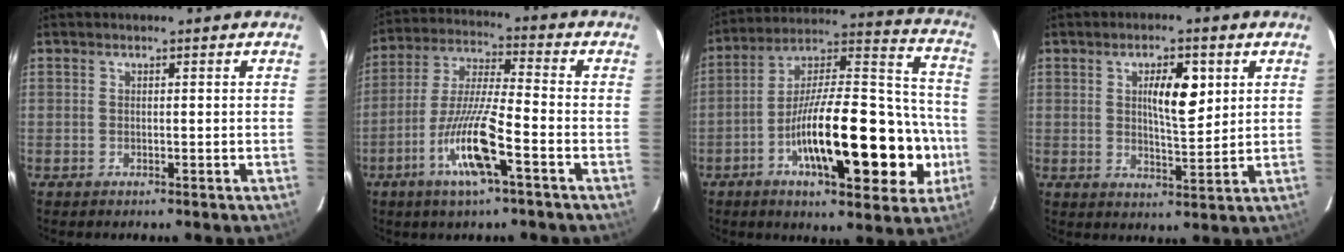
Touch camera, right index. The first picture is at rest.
{"total": 12.2, "force": [-5.2, 0.8, 11.0], "torque": [-0.219, -0.010, -0.100]}
{"total": 23.8, "force": [-7.0, 6.7, 21.7], "torque": [-0.314, 0.026, -0.099]}
{"total": 7.0, "force": [2.3, 2.0, 6.3], "torque": [-0.103, 0.003, 0.040]}